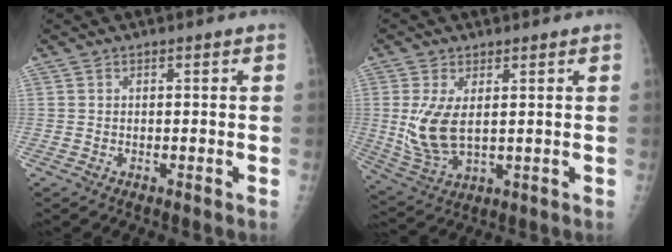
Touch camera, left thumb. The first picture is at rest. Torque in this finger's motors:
{"motor_torque": [0.44, 0.27, 1.29, -0.16, 0.31]}